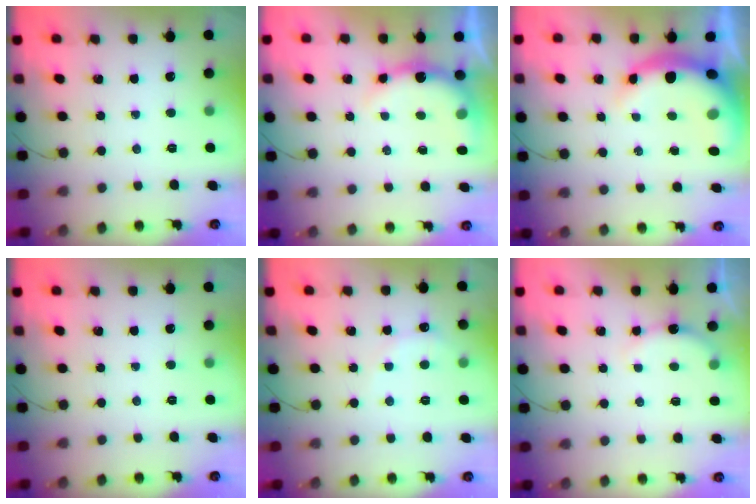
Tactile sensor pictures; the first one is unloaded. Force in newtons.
{"total": 8.8, "press": 8.7, "slide": 1.0}
{"total": 10.9, "press": 10.6, "slide": 2.5}
{"total": 0.0}
{"total": 5.7, "press": 5.6, "slide": 1.0}
{"total": 3.9, "press": 3.7, "slide": 1.2}